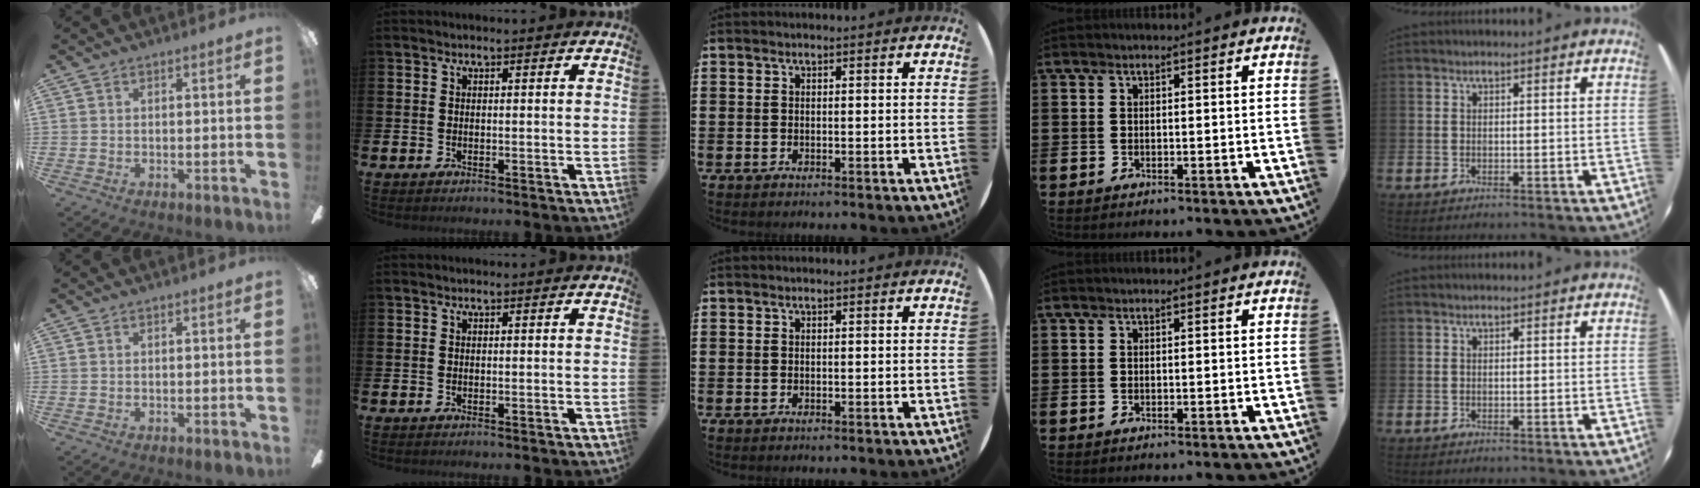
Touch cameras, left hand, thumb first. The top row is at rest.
{}